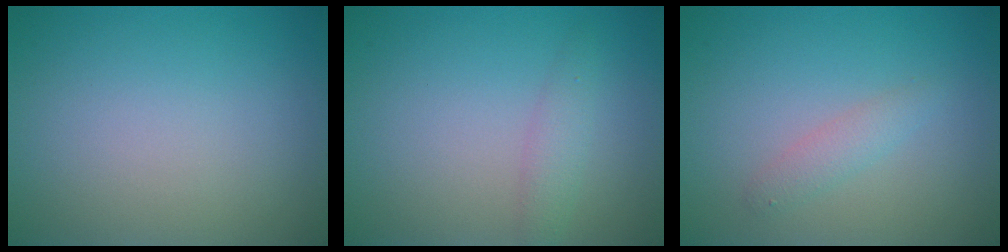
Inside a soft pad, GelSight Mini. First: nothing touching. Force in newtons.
{"total": 1.6, "press": 1.6, "slide": 0.1}
{"total": 1.5, "press": 1.5, "slide": 0.0}